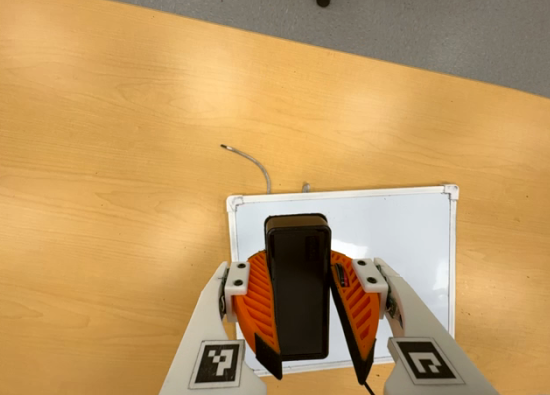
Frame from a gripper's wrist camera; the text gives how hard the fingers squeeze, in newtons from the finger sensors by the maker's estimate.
{"total": 10.3, "left": 10.2, "right": 10.3}